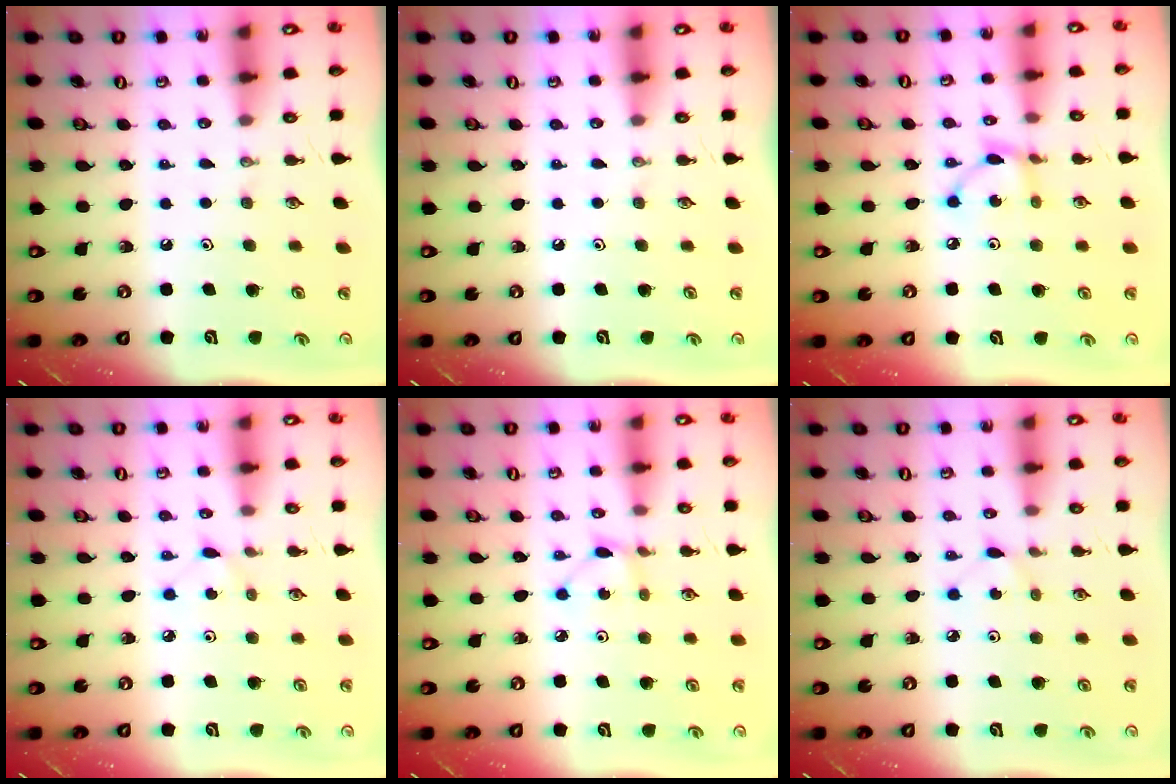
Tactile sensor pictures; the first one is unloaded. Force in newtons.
{"total": 0.0}
{"total": 4.8, "press": 4.8, "slide": 0.1}
{"total": 3.1, "press": 3.1, "slide": 0.4}
{"total": 1.5, "press": 1.5, "slide": 0.2}
{"total": 2.8, "press": 2.8, "slide": 0.4}